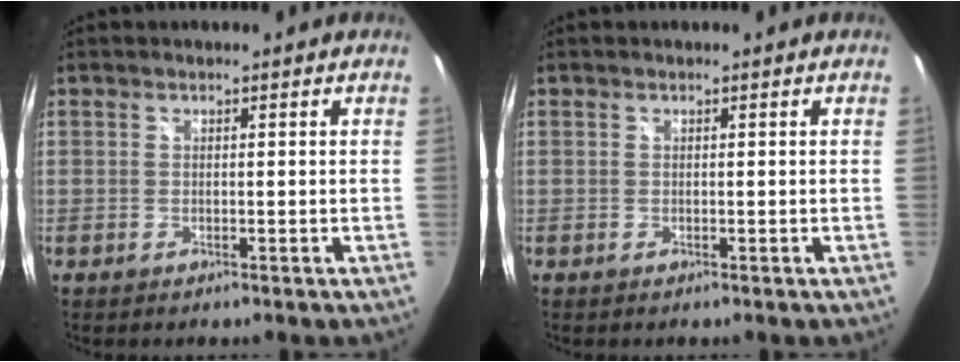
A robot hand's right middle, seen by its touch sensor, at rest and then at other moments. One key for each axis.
{"total": 0.0}